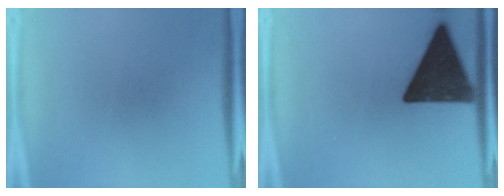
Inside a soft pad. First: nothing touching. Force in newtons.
{"total": 18.0}